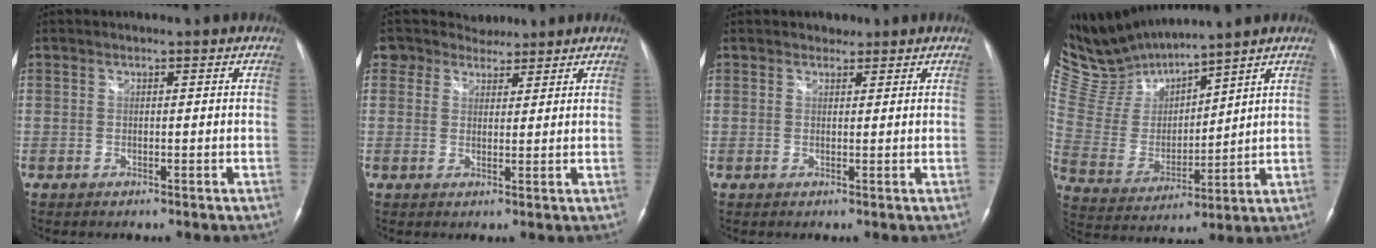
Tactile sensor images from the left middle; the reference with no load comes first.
{"total": 4.5, "force": [3.8, 2.3, 0.0], "torque": [0.000, 0.018, 0.062]}
{"total": 1.4, "force": [1.1, 0.8, 0.0], "torque": [0.001, -0.001, 0.012]}
{"total": 10.6, "force": [10.5, 0.2, 1.4], "torque": [-0.060, 0.004, 0.234]}